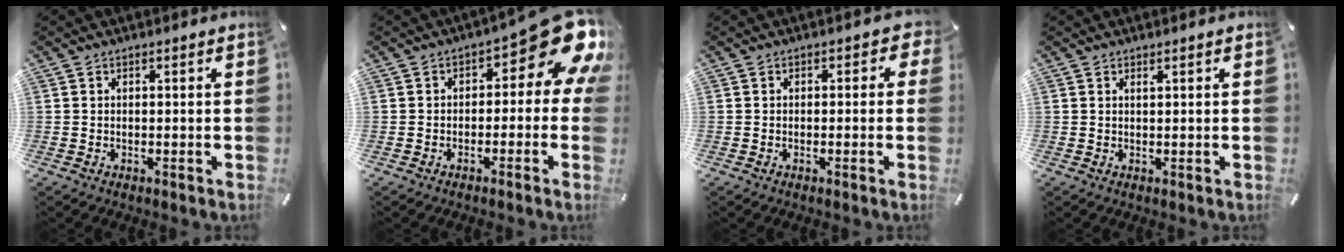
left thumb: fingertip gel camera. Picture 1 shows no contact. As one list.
[{"total": 13.0, "force": [5.0, 5.9, 10.4], "torque": [-0.127, -0.045, 0.083]}, {"total": 2.1, "force": [-0.6, 1.5, 1.3], "torque": [-0.018, 0.005, -0.015]}, {"total": 0.8, "force": [0.4, 0.1, 0.7], "torque": [-0.013, 0.000, 0.007]}]